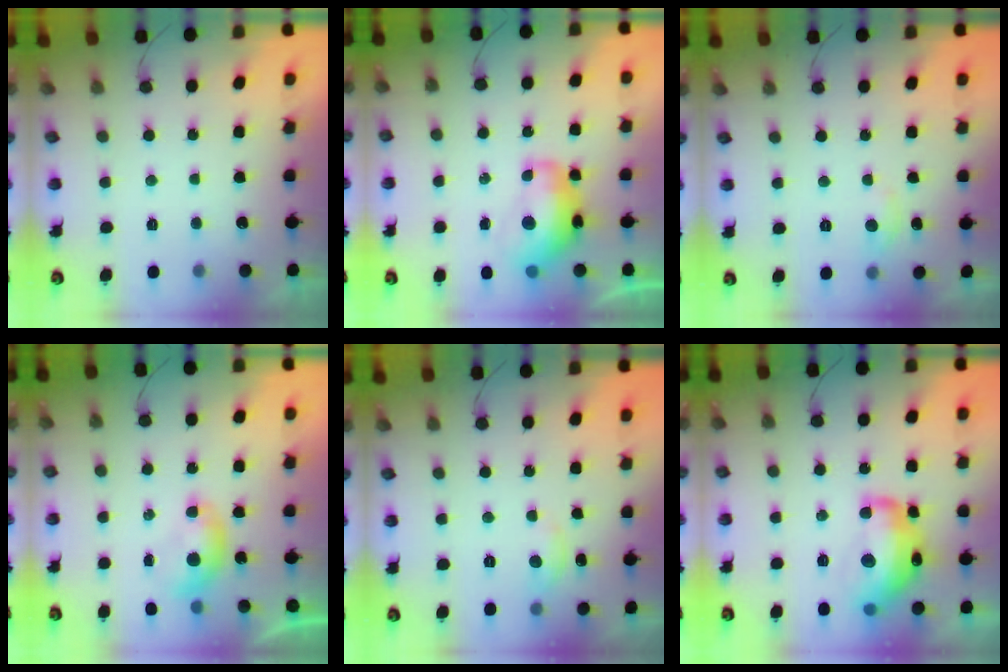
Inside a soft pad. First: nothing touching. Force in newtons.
{"total": 11.9, "press": 11.8, "slide": 1.4}
{"total": 2.8, "press": 2.8, "slide": 0.4}
{"total": 5.6, "press": 5.5, "slide": 1.1}
{"total": 3.8, "press": 3.7, "slide": 0.5}
{"total": 16.1, "press": 16.0, "slide": 1.1}